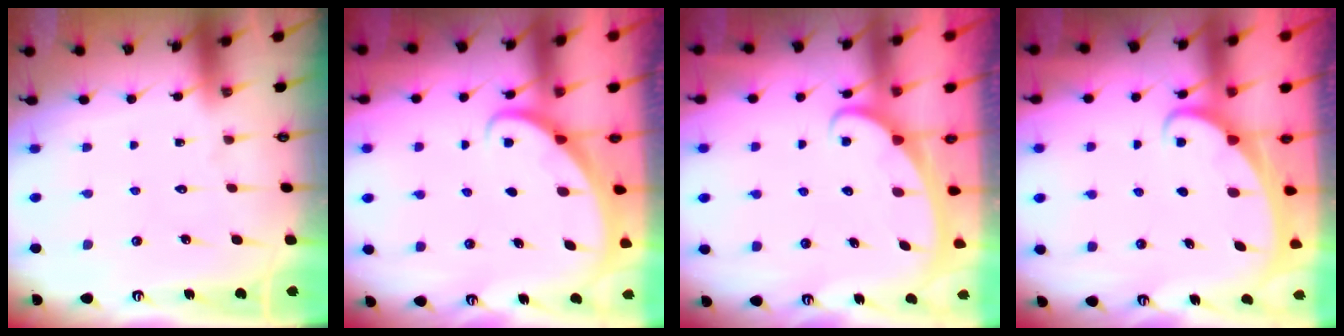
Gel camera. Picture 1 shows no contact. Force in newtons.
{"total": 2.3, "press": 2.3, "slide": 0.1}
{"total": 2.5, "press": 2.5, "slide": 0.4}
{"total": 1.8, "press": 1.8, "slide": 0.2}